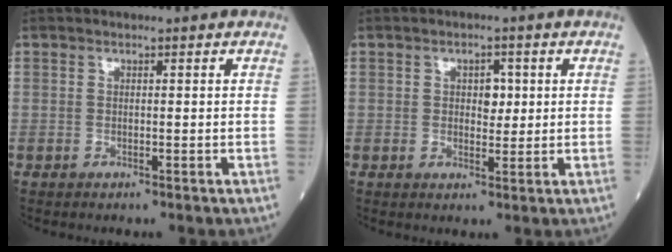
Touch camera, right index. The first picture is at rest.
{"total": 2.9, "force": [0.6, 1.9, 2.2], "torque": [-0.027, 0.004, 0.010]}